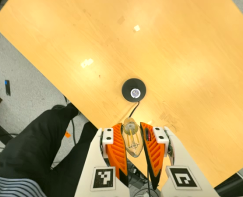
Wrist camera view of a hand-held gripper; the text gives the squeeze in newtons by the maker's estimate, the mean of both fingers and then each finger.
{"total": 24.3, "left": 27.1, "right": 21.6}